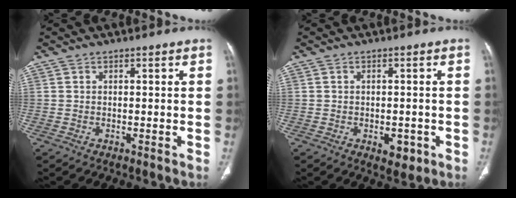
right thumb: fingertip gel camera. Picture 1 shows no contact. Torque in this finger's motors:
{"motor_torque": [0.51, 0.20, -0.08, -0.14, 0.11]}